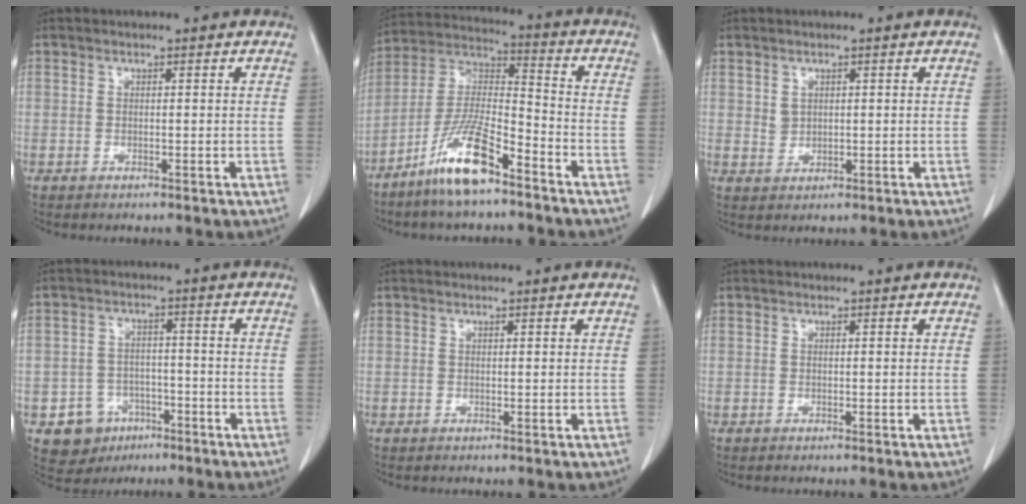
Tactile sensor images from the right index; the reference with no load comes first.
{"total": 12.3, "force": [-8.1, 2.2, 8.9], "torque": [-0.183, -0.009, -0.156]}
{"total": 1.8, "force": [0.8, 1.4, 0.7], "torque": [-0.012, -0.003, 0.019]}
{"total": 6.7, "force": [-3.2, 5.8, 1.3], "torque": [-0.020, 0.010, -0.040]}
{"total": 0.0}
{"total": 0.0}